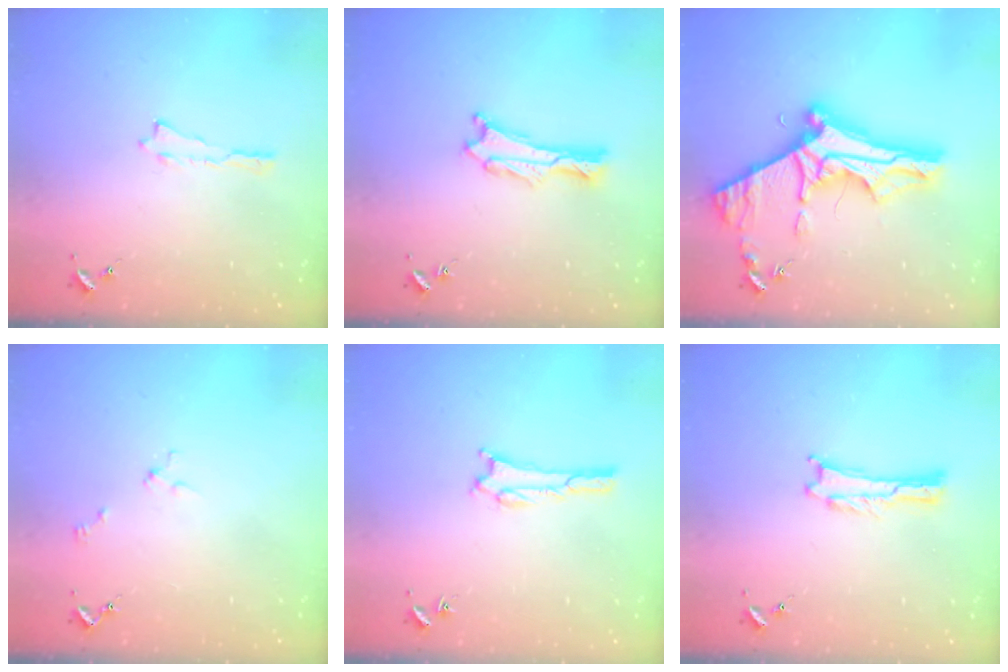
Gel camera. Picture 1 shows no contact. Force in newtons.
{"total": 0.9, "press": 0.9, "slide": 0.2}
{"total": 11.8, "press": 11.7, "slide": 1.4}
{"total": 2.0, "press": 2.0, "slide": 0.2}
{"total": 1.5, "press": 1.5, "slide": 0.2}
{"total": 0.0}